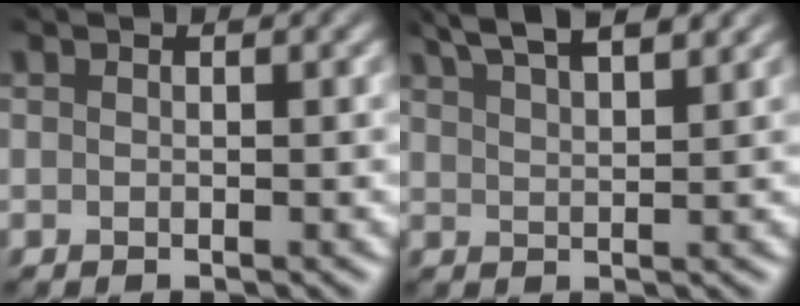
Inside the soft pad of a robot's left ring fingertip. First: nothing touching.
{"total": 6.4, "force": [4.8, 1.9, 3.8], "torque": [-0.045, 0.030, 0.050]}